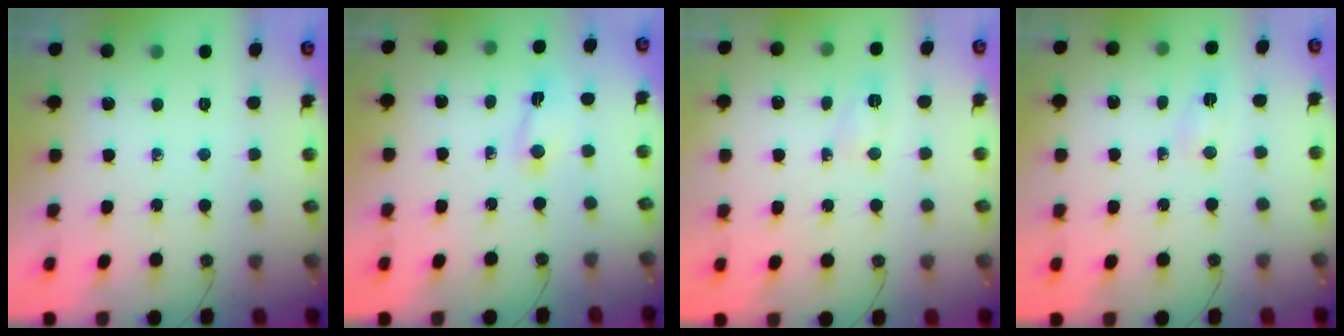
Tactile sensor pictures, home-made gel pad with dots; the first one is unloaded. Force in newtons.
{"total": 1.8, "press": 1.8, "slide": 0.3}
{"total": 3.5, "press": 3.5, "slide": 0.6}
{"total": 2.4, "press": 2.4, "slide": 0.3}